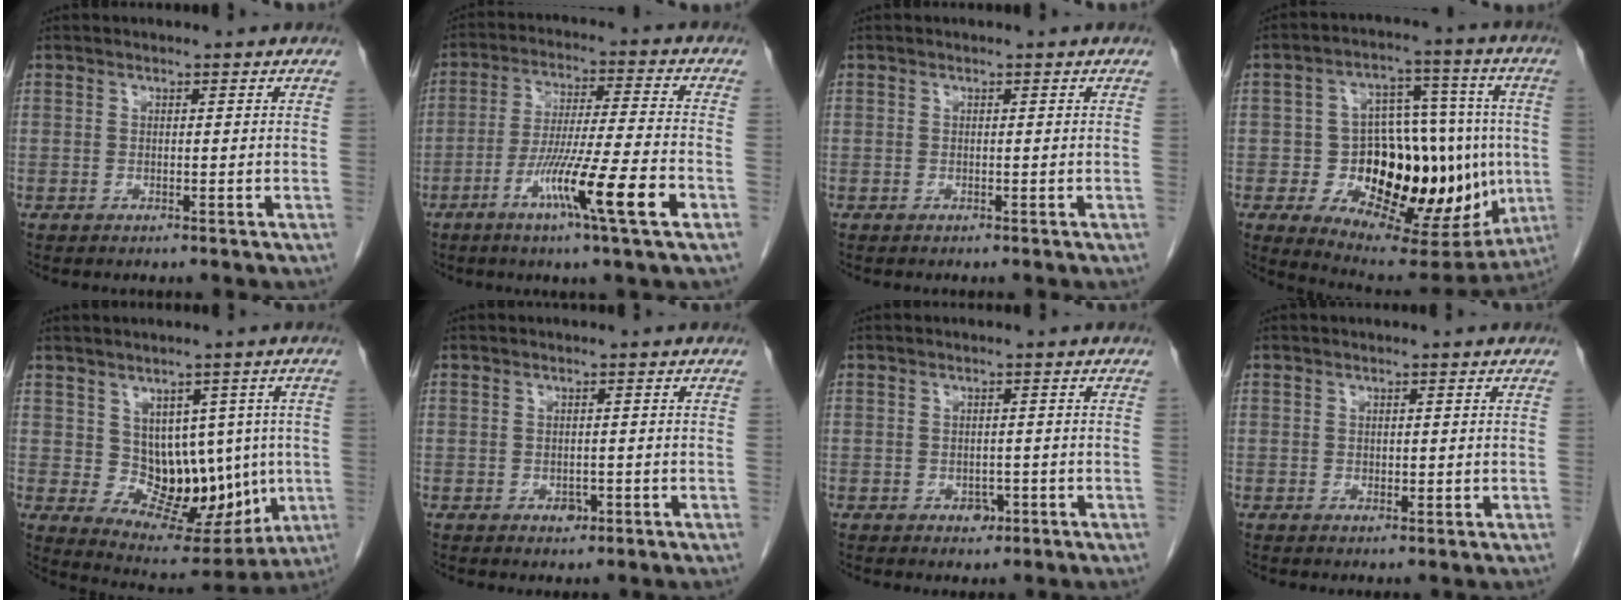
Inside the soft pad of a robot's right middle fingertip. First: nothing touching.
{"total": 12.5, "force": [-5.6, -1.0, 11.1], "torque": [-0.198, -0.019, -0.101]}
{"total": 0.0}
{"total": 22.4, "force": [-3.4, 11.4, 19.0], "torque": [-0.276, 0.023, -0.029]}
{"total": 11.1, "force": [0.4, 7.4, 8.2], "torque": [-0.097, 0.021, 0.035]}
{"total": 1.5, "force": [-0.7, 1.0, 0.9], "torque": [-0.013, 0.002, -0.005]}
{"total": 1.9, "force": [-0.9, 1.3, 1.0], "torque": [-0.012, 0.004, -0.006]}
{"total": 1.1, "force": [0.0, 0.7, 0.8], "torque": [-0.007, 0.000, 0.003]}